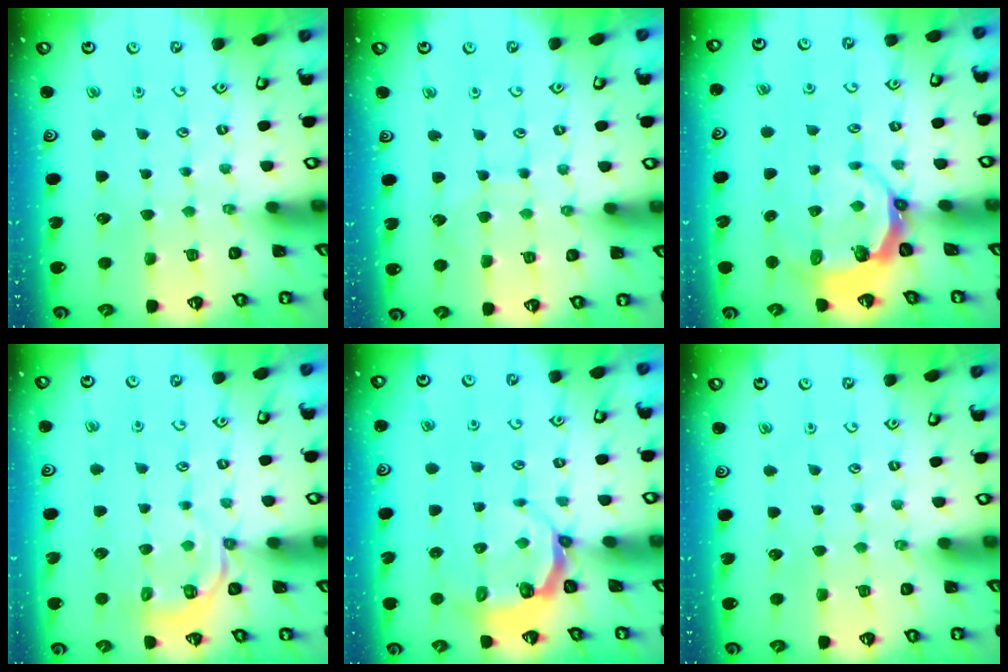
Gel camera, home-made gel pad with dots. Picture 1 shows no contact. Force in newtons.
{"total": 5.3, "press": 5.3, "slide": 0.7}
{"total": 5.8, "press": 4.8, "slide": 3.3}
{"total": 4.2, "press": 3.8, "slide": 1.8}
{"total": 5.4, "press": 4.7, "slide": 2.7}
{"total": 0.0}